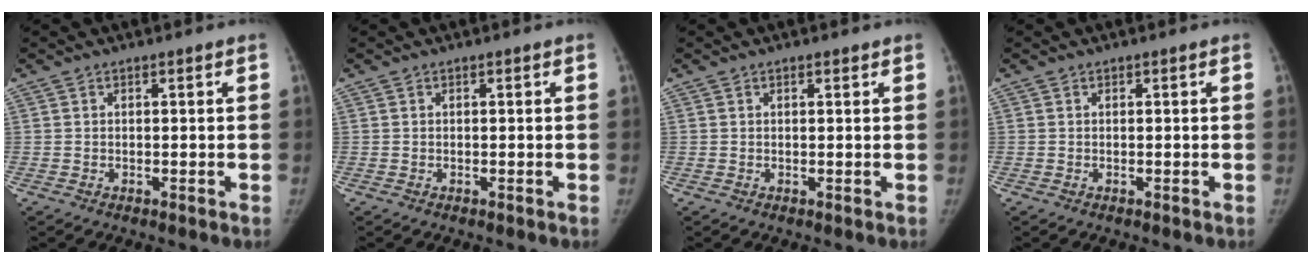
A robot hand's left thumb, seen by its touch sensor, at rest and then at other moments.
{"total": 0.0}
{"total": 0.7, "force": [0.5, 0.3, 0.4], "torque": [-0.008, -0.003, 0.008]}
{"total": 0.0}